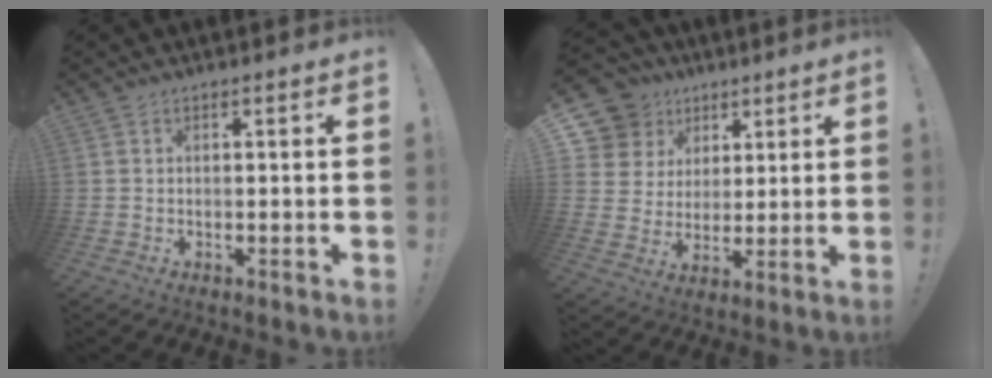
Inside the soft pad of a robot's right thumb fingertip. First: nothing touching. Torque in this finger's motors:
{"motor_torque": [0.12, 0.43, -0.25, 0.19, -0.02]}